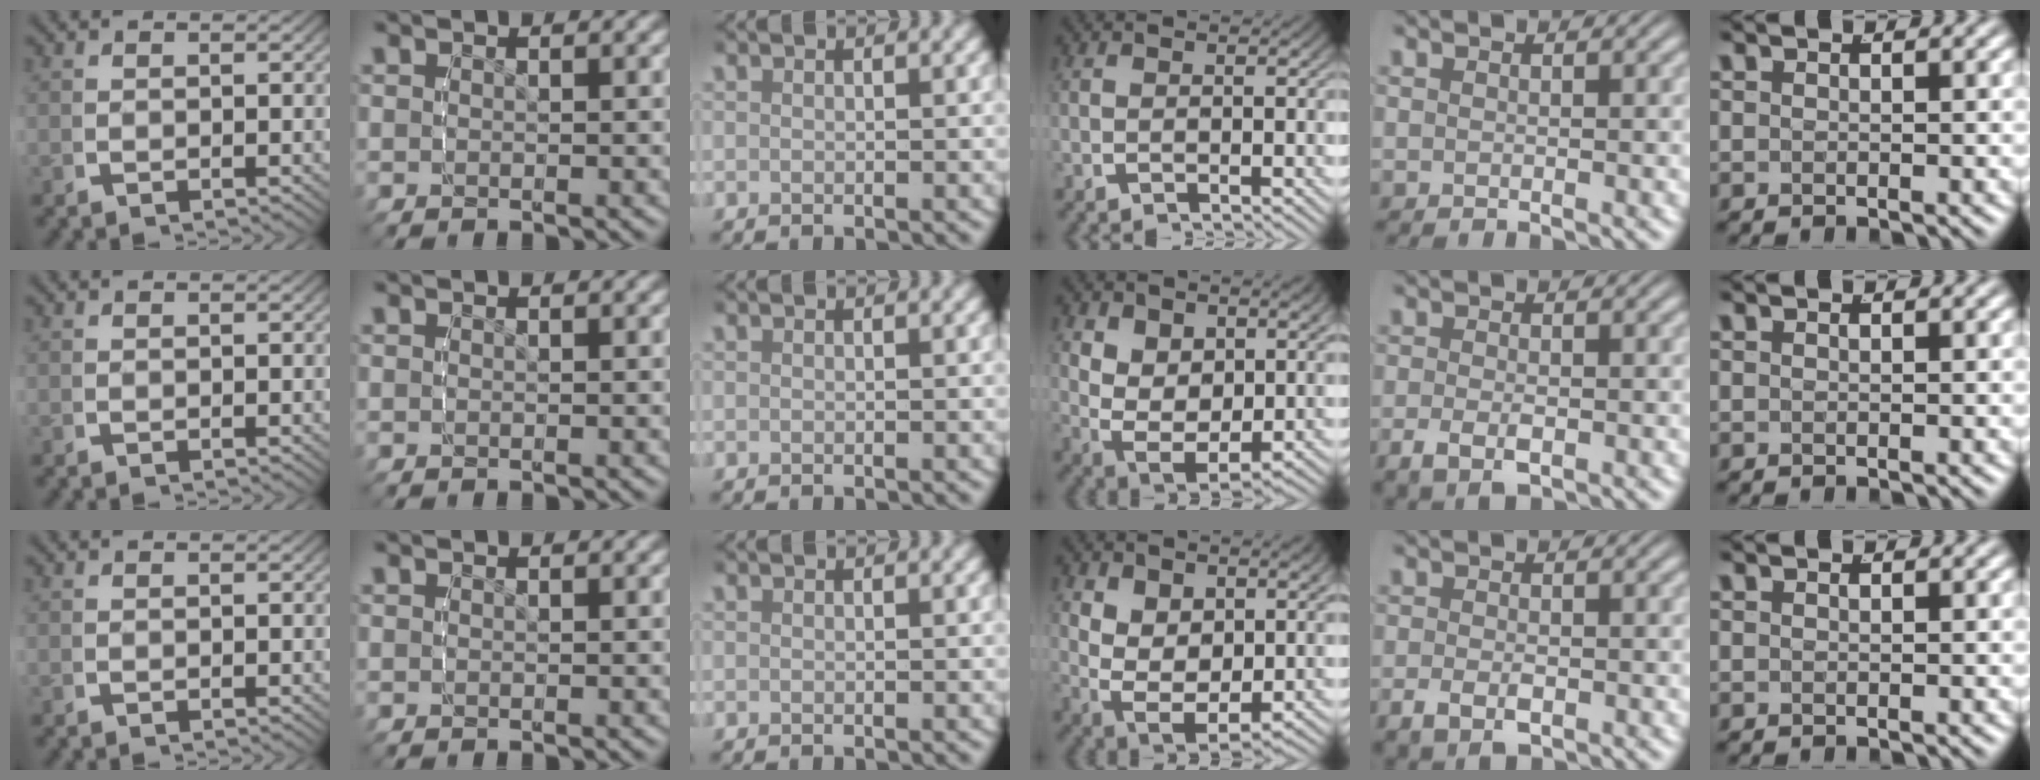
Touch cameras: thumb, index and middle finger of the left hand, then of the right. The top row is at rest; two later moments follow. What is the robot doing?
{"motion": "lift_and_place", "object": "air blower"}